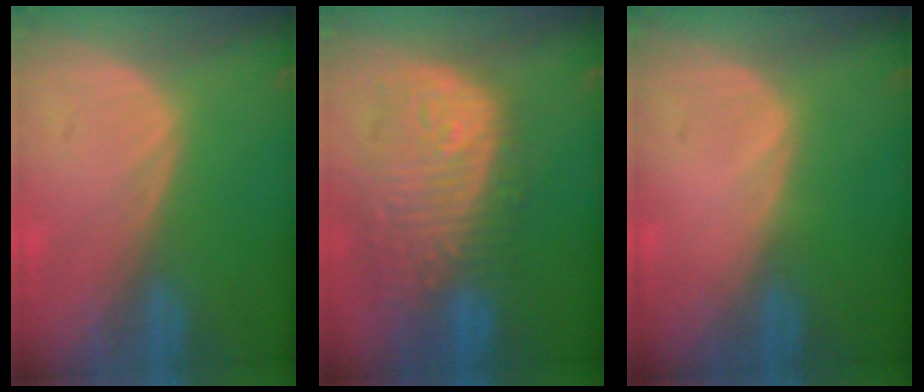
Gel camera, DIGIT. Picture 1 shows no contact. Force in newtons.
{"total": 12.1, "press": 10.8, "slide": 5.5}
{"total": 0.0}